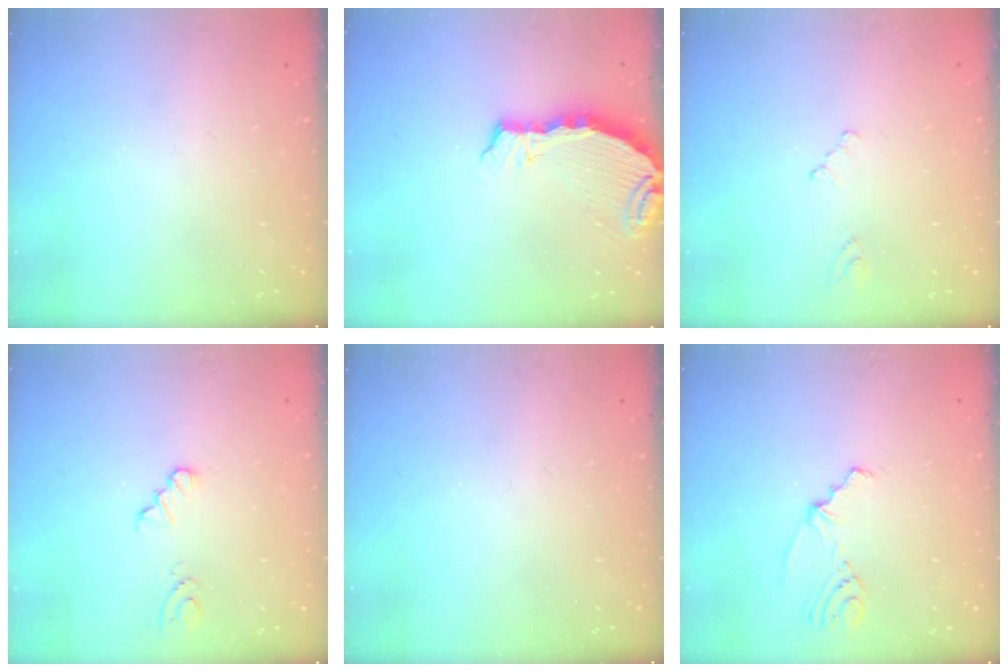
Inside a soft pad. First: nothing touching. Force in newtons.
{"total": 5.8, "press": 5.8, "slide": 0.5}
{"total": 0.0}
{"total": 1.4, "press": 1.4, "slide": 0.2}
{"total": 0.0}
{"total": 4.0, "press": 1.9, "slide": 3.5}